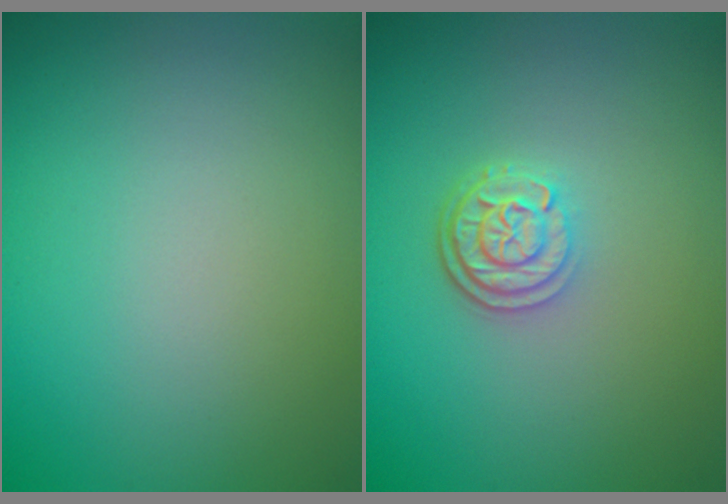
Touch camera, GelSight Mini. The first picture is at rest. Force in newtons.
{"total": 2.9, "press": 2.4, "slide": 1.7}